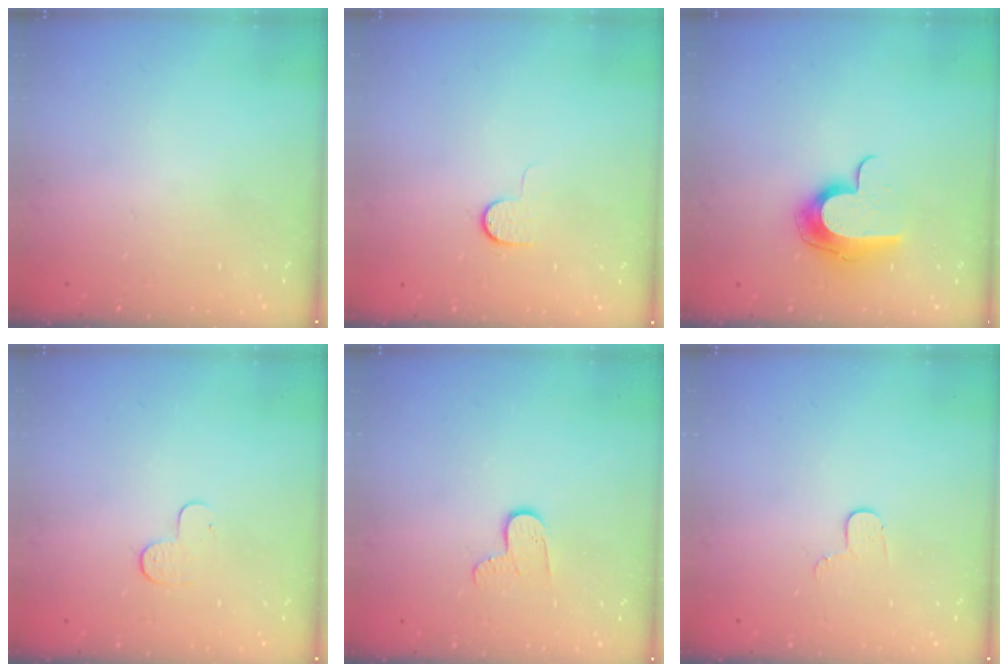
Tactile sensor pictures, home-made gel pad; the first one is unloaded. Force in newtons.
{"total": 5.0, "press": 5.0, "slide": 0.5}
{"total": 11.6, "press": 11.6, "slide": 0.8}
{"total": 3.1, "press": 3.1, "slide": 0.3}
{"total": 5.9, "press": 5.9, "slide": 0.6}
{"total": 3.4, "press": 3.4, "slide": 0.4}